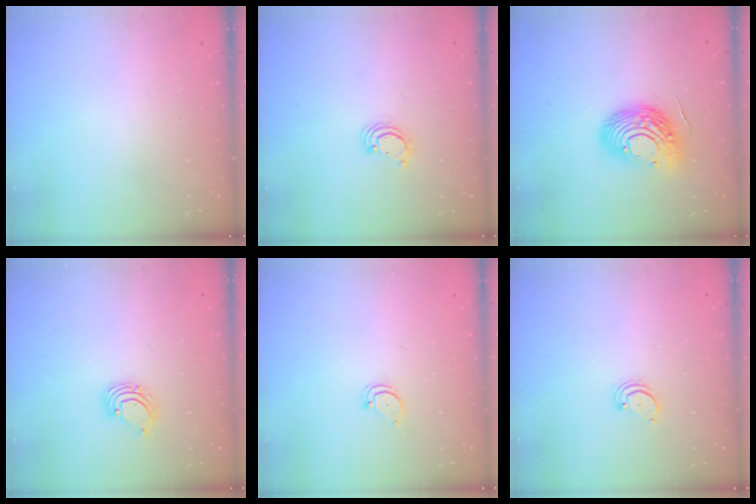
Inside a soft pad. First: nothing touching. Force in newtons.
{"total": 2.2, "press": 2.2, "slide": 0.2}
{"total": 13.9, "press": 13.8, "slide": 1.6}
{"total": 2.2, "press": 2.2, "slide": 0.2}
{"total": 2.4, "press": 2.4, "slide": 0.2}
{"total": 2.2, "press": 2.2, "slide": 0.2}